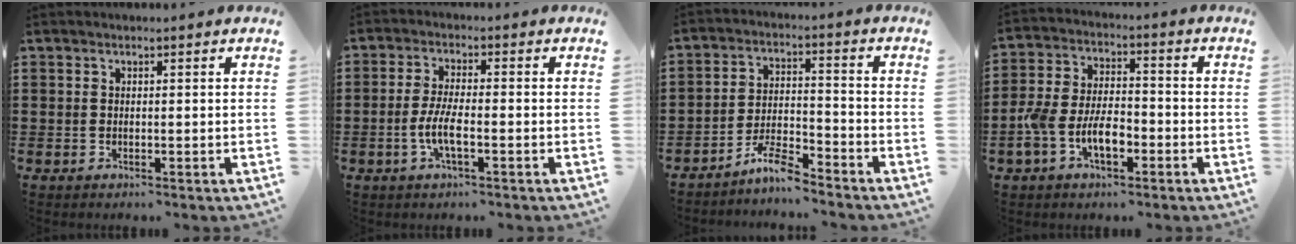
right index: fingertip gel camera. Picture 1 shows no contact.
{"total": 4.9, "force": [-1.7, 1.1, 4.5], "torque": [-0.104, -0.007, -0.040]}
{"total": 5.8, "force": [-5.1, 0.7, 2.6], "torque": [-0.060, 0.001, -0.099]}
{"total": 7.6, "force": [-3.2, 4.0, 5.6], "torque": [-0.129, 0.004, -0.064]}